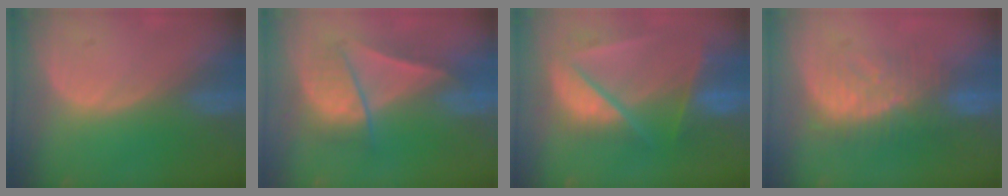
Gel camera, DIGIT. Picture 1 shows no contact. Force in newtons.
{"total": 6.8, "press": 6.8, "slide": 0.4}
{"total": 9.9, "press": 8.5, "slide": 5.1}
{"total": 8.1, "press": 7.9, "slide": 1.7}